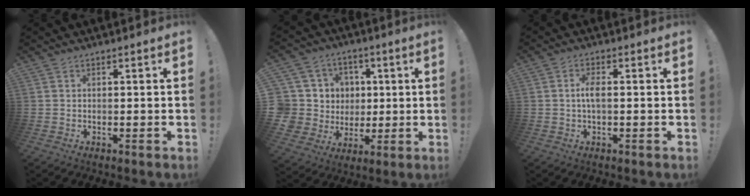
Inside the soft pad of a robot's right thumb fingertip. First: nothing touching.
{"total": 12.7, "force": [2.2, 11.6, 4.6], "torque": [-0.085, -0.005, 0.072]}
{"total": 3.6, "force": [-0.1, 1.2, 3.3], "torque": [-0.076, 0.007, -0.005]}